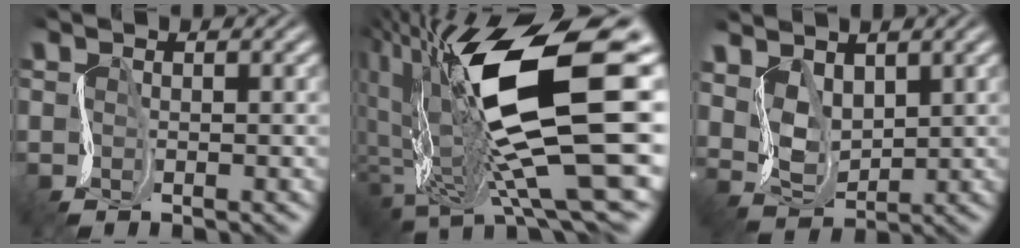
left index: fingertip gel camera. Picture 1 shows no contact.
{"total": 14.0, "force": [2.9, 4.2, 13.1], "torque": [-0.237, -0.004, 0.059]}
{"total": 3.7, "force": [2.5, 2.3, 1.4], "torque": [-0.048, -0.002, 0.055]}